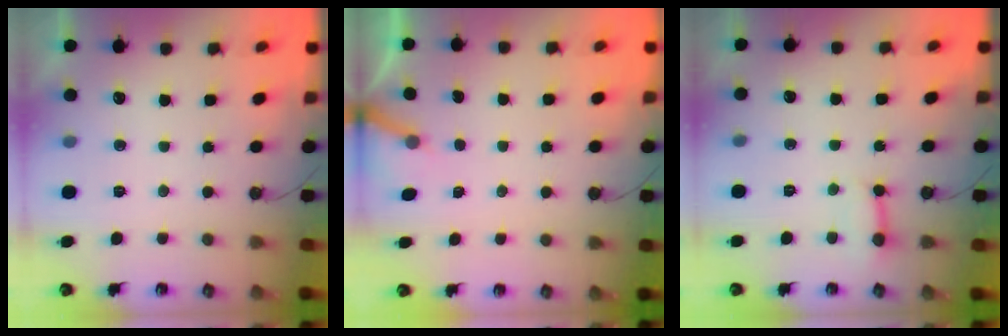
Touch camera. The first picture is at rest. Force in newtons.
{"total": 3.6, "press": 3.6, "slide": 0.3}
{"total": 5.3, "press": 5.2, "slide": 0.6}